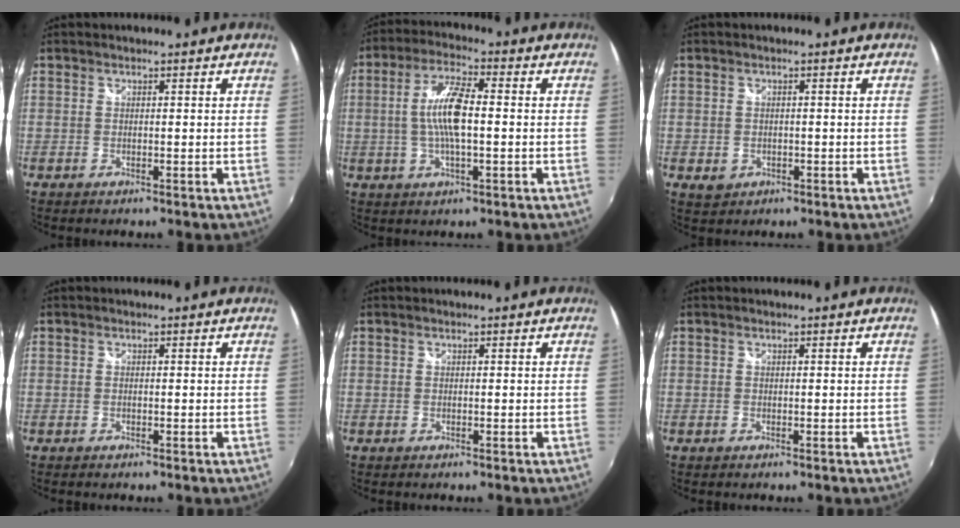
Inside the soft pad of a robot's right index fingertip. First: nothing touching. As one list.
[{"total": 9.3, "force": [-0.3, 2.3, 9.0], "torque": [-0.177, 0.006, -0.006]}, {"total": 2.9, "force": [-0.9, 2.5, 1.1], "torque": [-0.025, -0.005, -0.008]}, {"total": 0.0}, {"total": 0.0}, {"total": 0.0}]